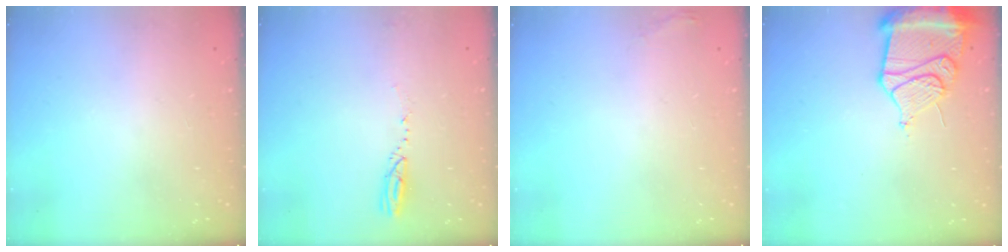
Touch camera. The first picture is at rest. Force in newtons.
{"total": 3.3, "press": 3.1, "slide": 1.2}
{"total": 3.9, "press": 3.2, "slide": 2.2}
{"total": 15.7, "press": 15.6, "slide": 1.5}